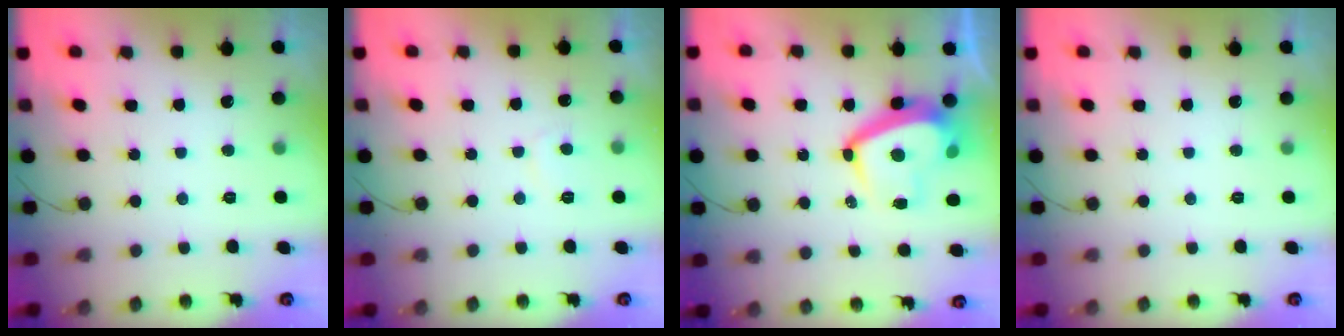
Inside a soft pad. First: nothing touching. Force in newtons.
{"total": 2.0, "press": 1.9, "slide": 0.6}
{"total": 11.5, "press": 11.4, "slide": 1.5}
{"total": 0.0}